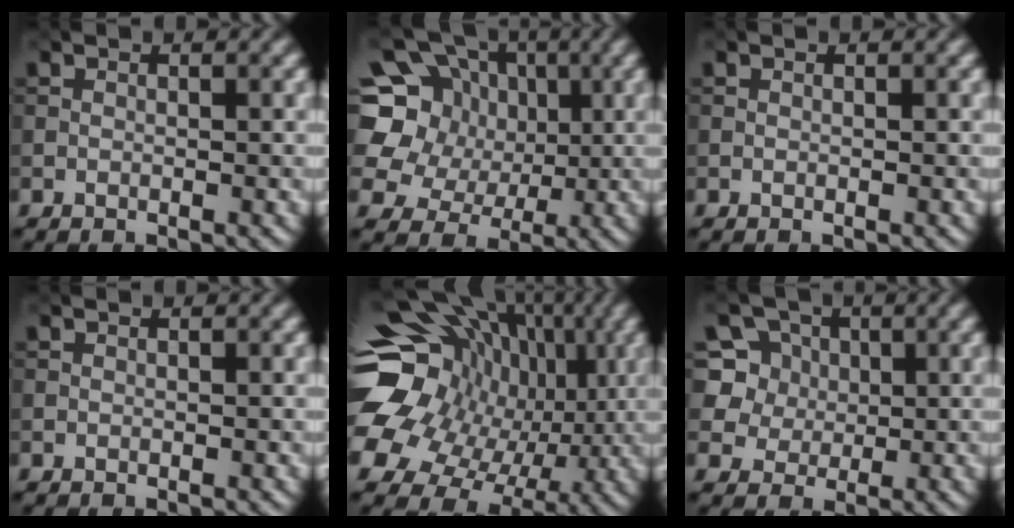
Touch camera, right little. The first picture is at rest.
{"total": 12.4, "force": [2.1, 11.0, 5.3], "torque": [-0.146, 0.037, 0.013]}
{"total": 0.0}
{"total": 0.0}
{"total": 17.6, "force": [2.1, 14.7, 9.6], "torque": [-0.187, 0.015, 0.025]}
{"total": 9.1, "force": [3.8, 7.5, 3.5], "torque": [-0.074, 0.021, 0.052]}